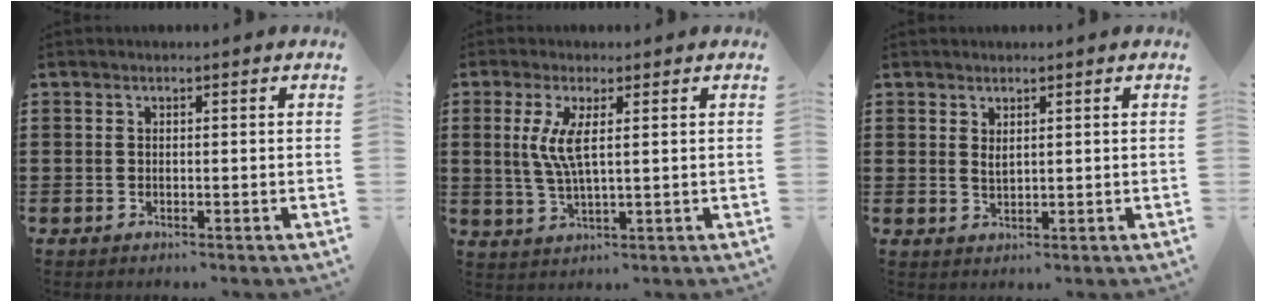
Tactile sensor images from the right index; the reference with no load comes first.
{"total": 5.3, "force": [1.2, 0.8, 5.1], "torque": [-0.115, -0.010, 0.014]}
{"total": 1.6, "force": [1.2, 0.4, 1.0], "torque": [-0.021, 0.000, 0.022]}